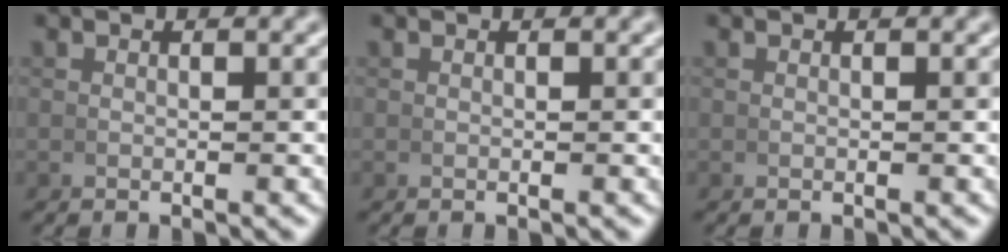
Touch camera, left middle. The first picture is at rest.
{"total": 0.0}
{"total": 0.0}